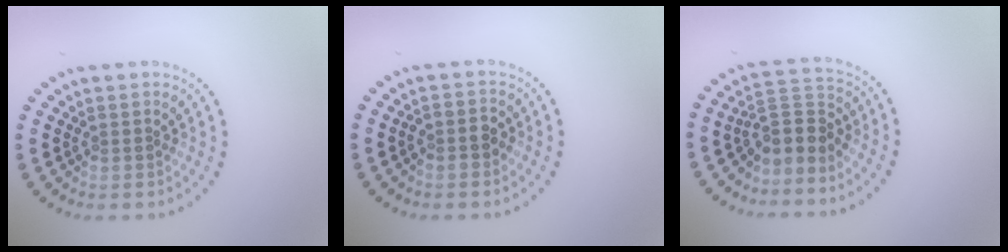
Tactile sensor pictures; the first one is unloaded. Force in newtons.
{"total": 1.7, "press": 1.5, "slide": 0.7}
{"total": 3.1, "press": 2.3, "slide": 2.1}